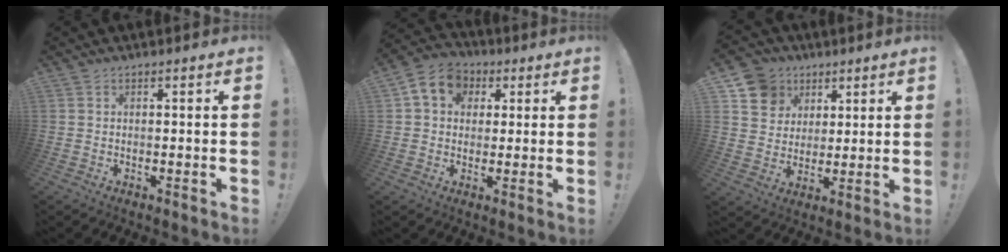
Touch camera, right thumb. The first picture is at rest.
{"total": 9.9, "force": [2.9, 8.3, 4.7], "torque": [-0.073, 0.006, 0.061]}
{"total": 10.5, "force": [5.1, 8.9, 2.1], "torque": [-0.031, -0.028, 0.104]}